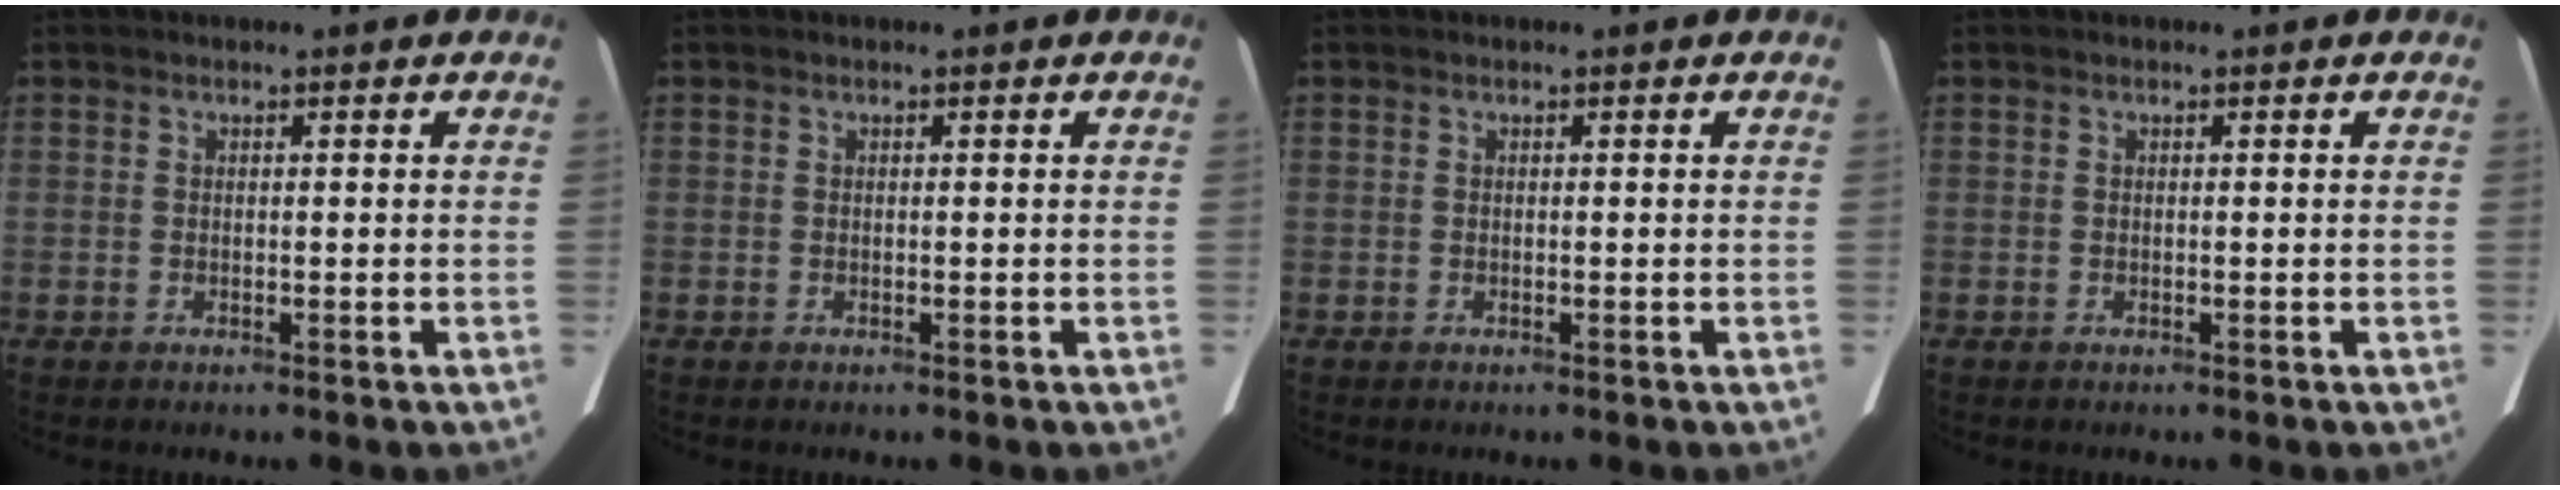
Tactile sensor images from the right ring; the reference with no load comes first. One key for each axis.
{"total": 0.0}
{"total": 0.0}
{"total": 0.0}